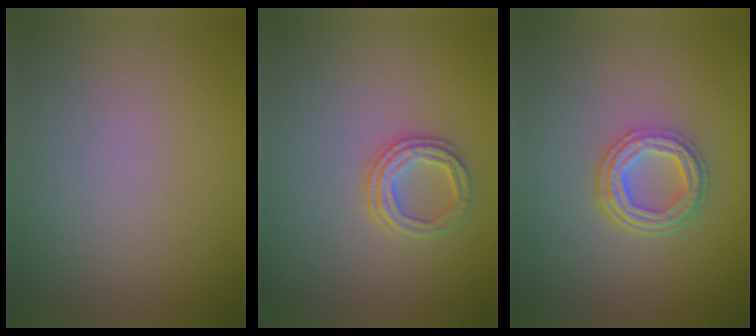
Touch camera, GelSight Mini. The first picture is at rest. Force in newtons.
{"total": 2.8, "press": 2.3, "slide": 1.5}
{"total": 4.2, "press": 3.1, "slide": 2.8}